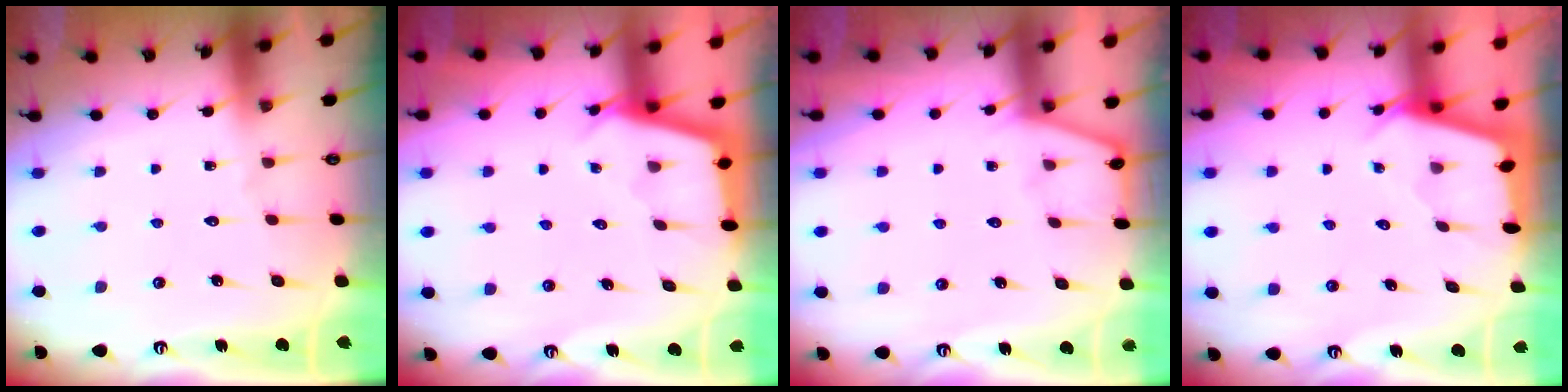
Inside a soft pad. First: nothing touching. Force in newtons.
{"total": 2.9, "press": 2.9, "slide": 0.3}
{"total": 2.6, "press": 2.6, "slide": 0.4}
{"total": 2.5, "press": 2.5, "slide": 0.3}